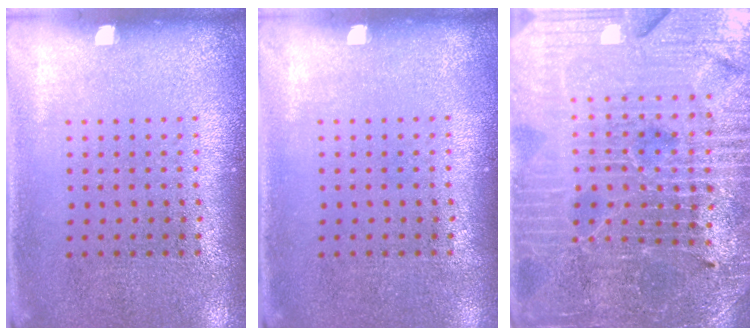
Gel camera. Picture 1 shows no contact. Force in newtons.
{"total": 0.0}
{"total": 5.5, "press": 5.1, "slide": 2.0}